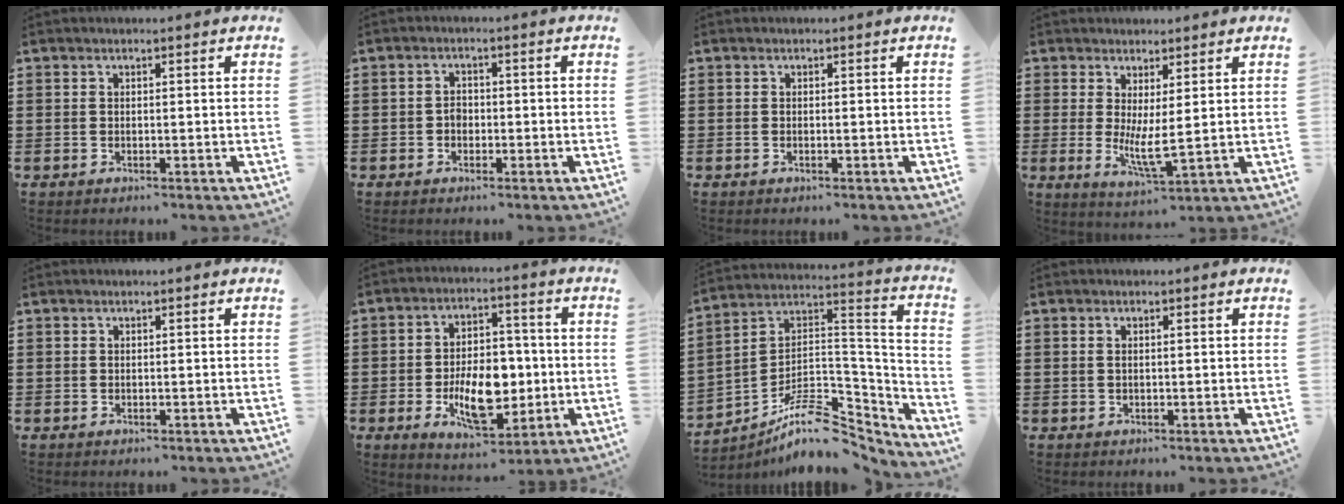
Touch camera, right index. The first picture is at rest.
{"total": 1.9, "force": [-0.6, 1.4, 1.1], "torque": [-0.023, 0.004, -0.014]}
{"total": 0.0}
{"total": 5.3, "force": [0.6, 1.3, 5.1], "torque": [-0.095, -0.012, 0.012]}
{"total": 0.6, "force": [0.2, 0.6, 0.0], "torque": [-0.002, 0.004, 0.003]}
{"total": 10.7, "force": [-2.1, 5.9, 8.7], "torque": [-0.149, -0.004, -0.038]}
{"total": 10.5, "force": [-7.4, 4.6, 5.9], "torque": [-0.114, 0.013, -0.139]}
{"total": 0.8, "force": [0.3, 0.2, 0.8], "torque": [-0.016, 0.002, 0.004]}